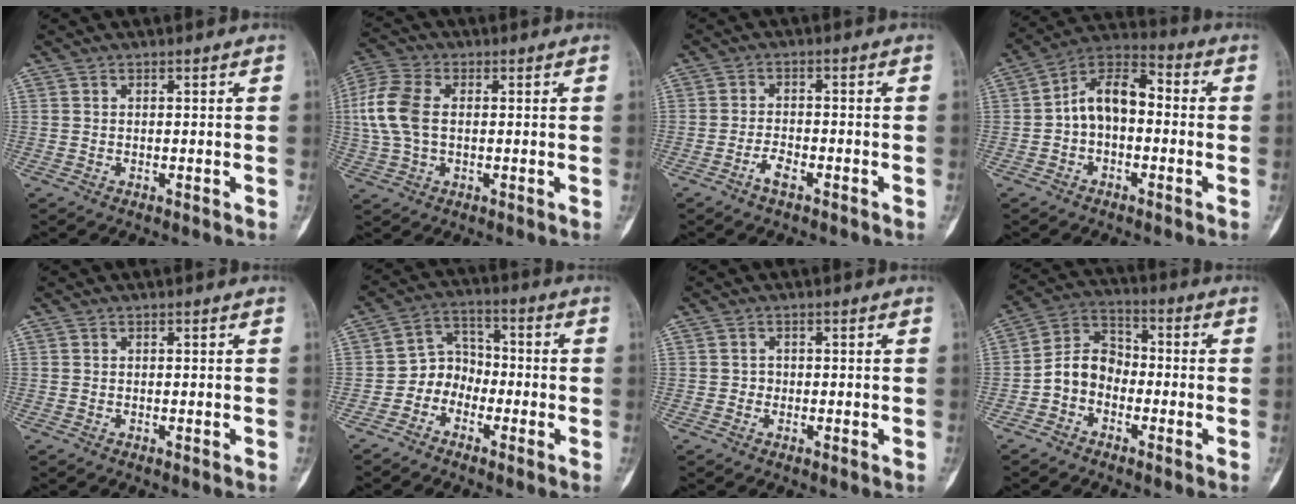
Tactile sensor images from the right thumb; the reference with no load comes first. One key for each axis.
{"total": 10.1, "fx": 0.7, "fy": 6.3, "fz": 7.9, "tx": -0.188, "ty": 0.018, "tz": 0.011}
{"total": 2.9, "fx": -2.0, "fy": 1.0, "fz": 1.9, "tx": -0.037, "ty": 0.015, "tz": -0.040}
{"total": 10.6, "fx": -0.6, "fy": 6.7, "fz": 8.2, "tx": -0.116, "ty": 0.043, "tz": -0.028}
{"total": 0.0}
{"total": 6.3, "fx": -2.7, "fy": 5.2, "fz": 2.5, "tx": -0.005, "ty": 0.040, "tz": -0.063}
{"total": 1.0, "fx": -0.2, "fy": 1.0, "fz": 0.2, "tx": 0.005, "ty": 0.006, "tz": -0.007}
{"total": 7.9, "fx": -2.4, "fy": 6.2, "fz": 4.1, "tx": -0.056, "ty": 0.038, "tz": -0.060}